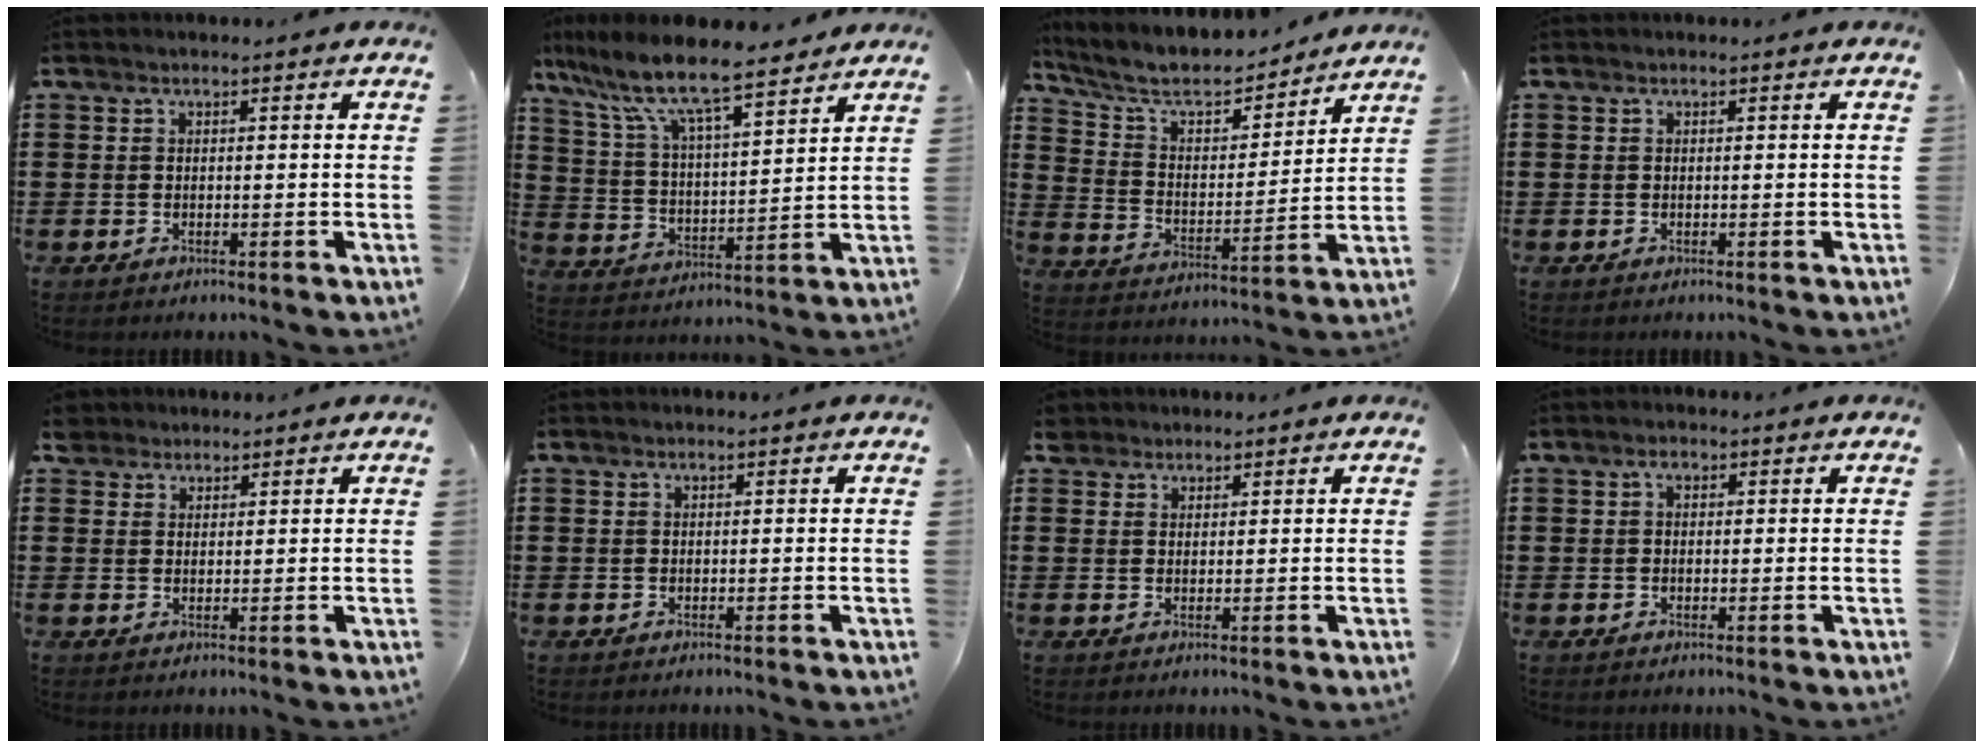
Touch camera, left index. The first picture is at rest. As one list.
[{"total": 9.4, "force": [7.8, 1.3, 4.9], "torque": [-0.127, -0.038, 0.132]}, {"total": 7.7, "force": [6.7, 2.3, 3.1], "torque": [-0.090, -0.038, 0.113]}, {"total": 0.0}, {"total": 2.5, "force": [2.0, 1.4, 0.2], "torque": [-0.012, 0.010, 0.040]}, {"total": 0.0}, {"total": 2.1, "force": [1.7, 1.2, 0.1], "torque": [-0.010, 0.008, 0.034]}, {"total": 1.2, "force": [0.1, 0.8, 0.9], "torque": [-0.020, 0.007, 0.001]}]